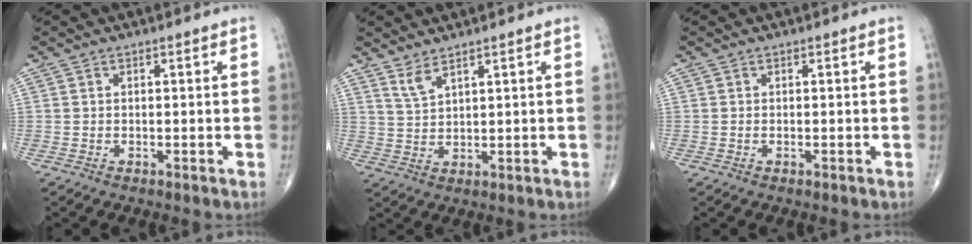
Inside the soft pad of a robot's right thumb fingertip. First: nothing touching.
{"total": 3.3, "force": [2.6, 0.6, 1.9], "torque": [-0.040, -0.022, 0.059]}
{"total": 0.0}